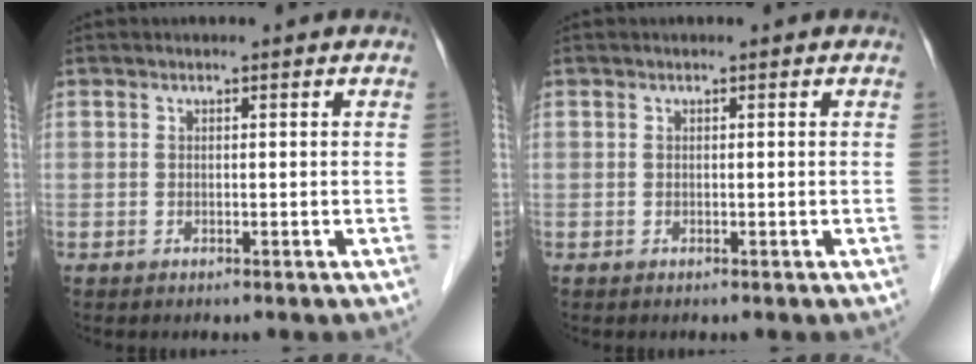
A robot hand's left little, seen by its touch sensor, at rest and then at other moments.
{"total": 0.0}